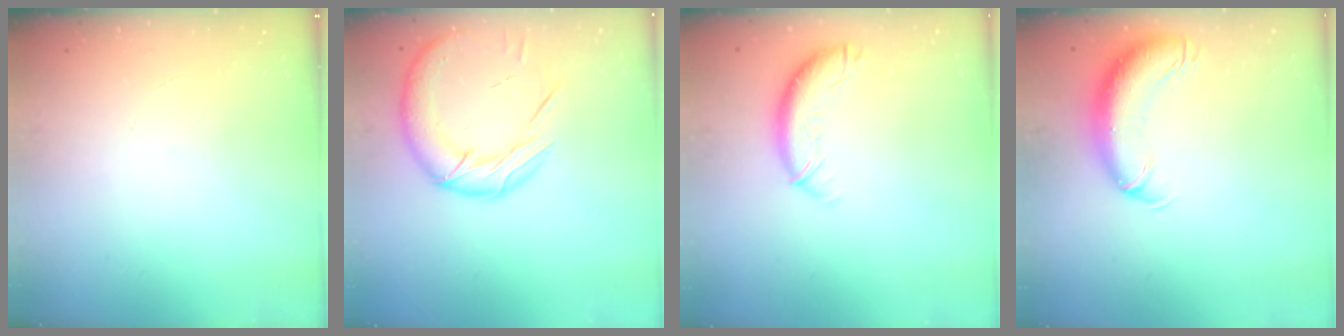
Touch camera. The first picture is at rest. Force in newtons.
{"total": 18.4, "press": 18.2, "slide": 2.8}
{"total": 9.9, "press": 9.9, "slide": 1.3}
{"total": 11.9, "press": 11.6, "slide": 2.7}